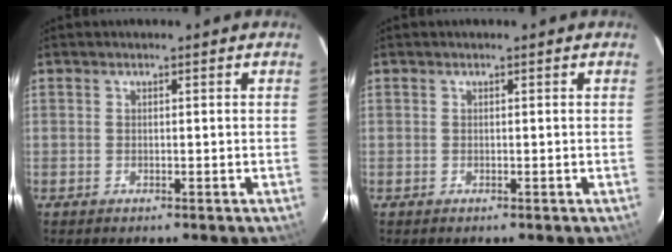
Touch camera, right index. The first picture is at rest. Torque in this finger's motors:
{"motor_torque": [0.00, 0.00, 0.00, 0.00]}